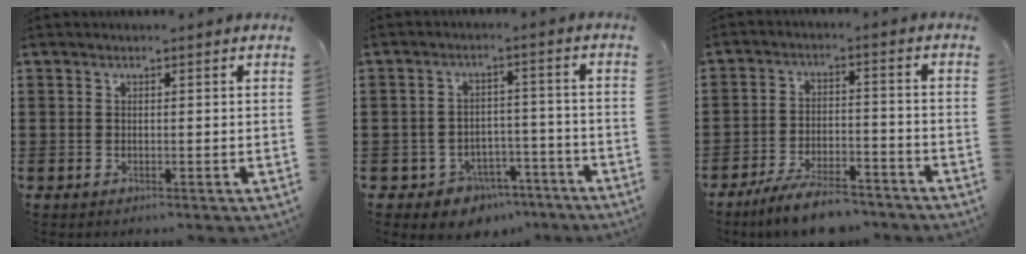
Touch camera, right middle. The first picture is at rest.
{"total": 4.7, "force": [-4.0, 2.3, 0.8], "torque": [-0.021, 0.015, -0.078]}
{"total": 7.6, "force": [-6.8, 1.3, 3.2], "torque": [-0.064, 0.007, -0.128]}